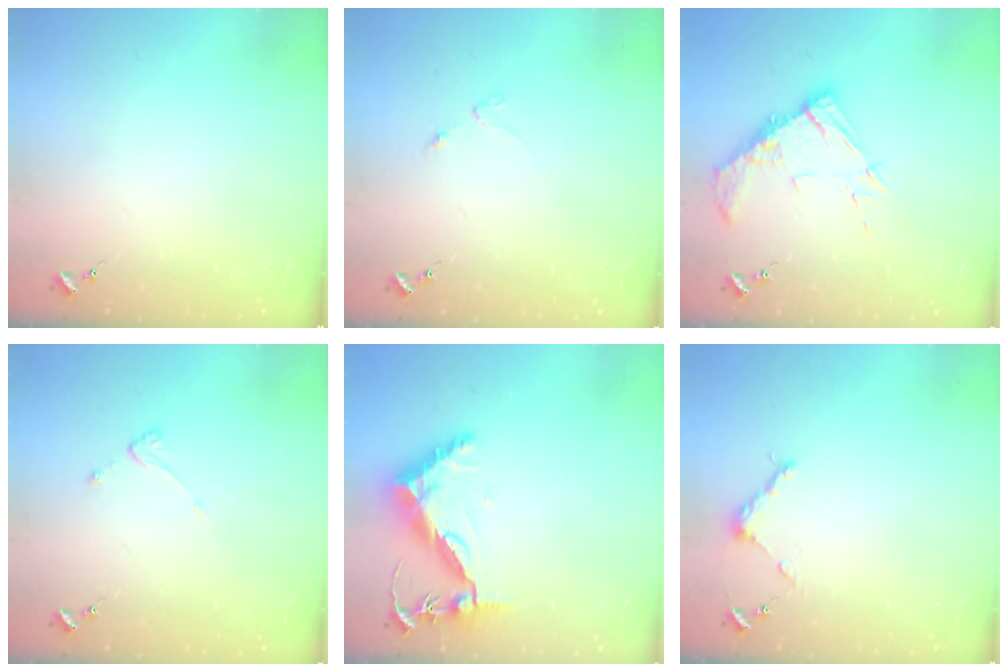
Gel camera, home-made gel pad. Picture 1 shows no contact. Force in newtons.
{"total": 2.3, "press": 2.3, "slide": 0.3}
{"total": 12.4, "press": 12.3, "slide": 1.0}
{"total": 3.5, "press": 3.5, "slide": 0.3}
{"total": 11.8, "press": 11.7, "slide": 1.5}
{"total": 4.7, "press": 4.7, "slide": 0.5}